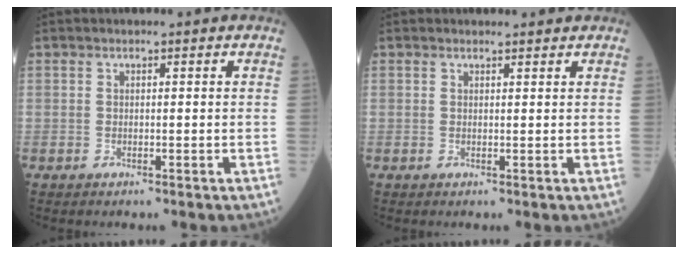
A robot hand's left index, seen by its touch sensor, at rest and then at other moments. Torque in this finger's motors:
{"motor_torque": [0.38, -0.96, -0.27, 0.01]}